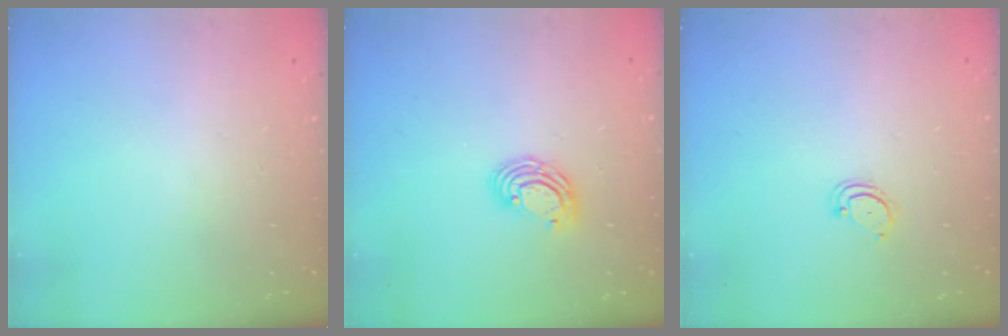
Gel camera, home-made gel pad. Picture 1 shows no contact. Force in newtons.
{"total": 6.5, "press": 6.4, "slide": 0.8}
{"total": 2.3, "press": 2.3, "slide": 0.2}